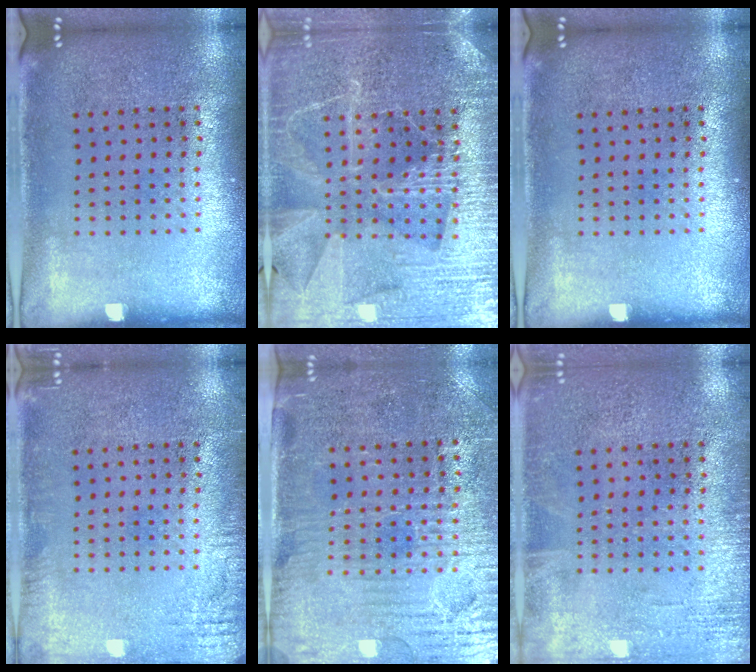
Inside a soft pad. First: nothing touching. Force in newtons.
{"total": 4.2, "press": 4.0, "slide": 1.4}
{"total": 0.0}
{"total": 2.0, "press": 2.0, "slide": 0.2}
{"total": 3.9, "press": 3.5, "slide": 1.7}
{"total": 1.9, "press": 1.9, "slide": 0.2}